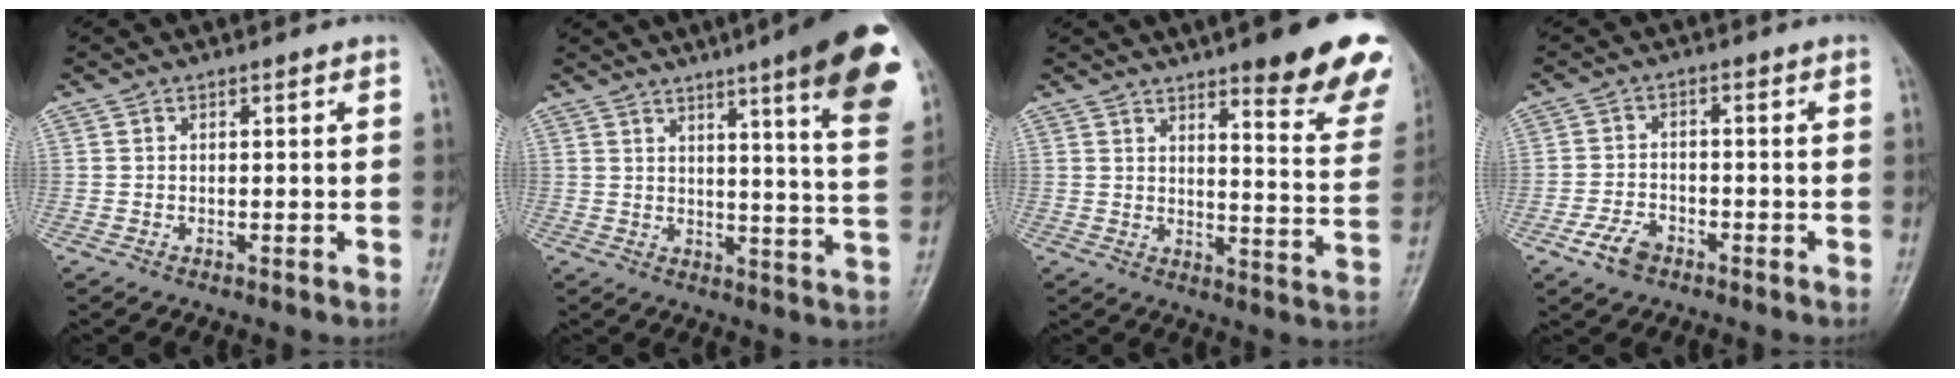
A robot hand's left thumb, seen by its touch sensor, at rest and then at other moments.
{"total": 19.0, "force": [10.9, 2.1, 15.3], "torque": [-0.173, -0.046, 0.126]}
{"total": 19.5, "force": [12.7, 4.3, 14.1], "torque": [-0.145, -0.062, 0.155]}
{"total": 4.8, "force": [-2.9, 2.9, 2.5], "torque": [-0.045, 0.014, -0.053]}